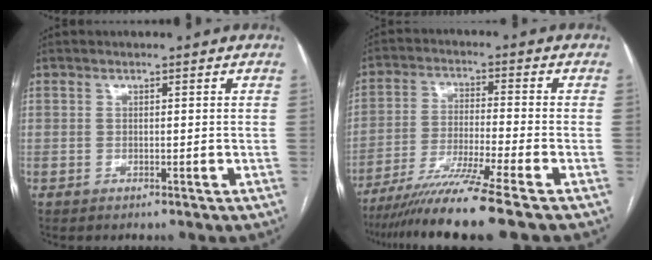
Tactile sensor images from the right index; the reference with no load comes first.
{"total": 11.9, "force": [-9.4, -2.5, 6.8], "torque": [-0.111, -0.038, -0.158]}